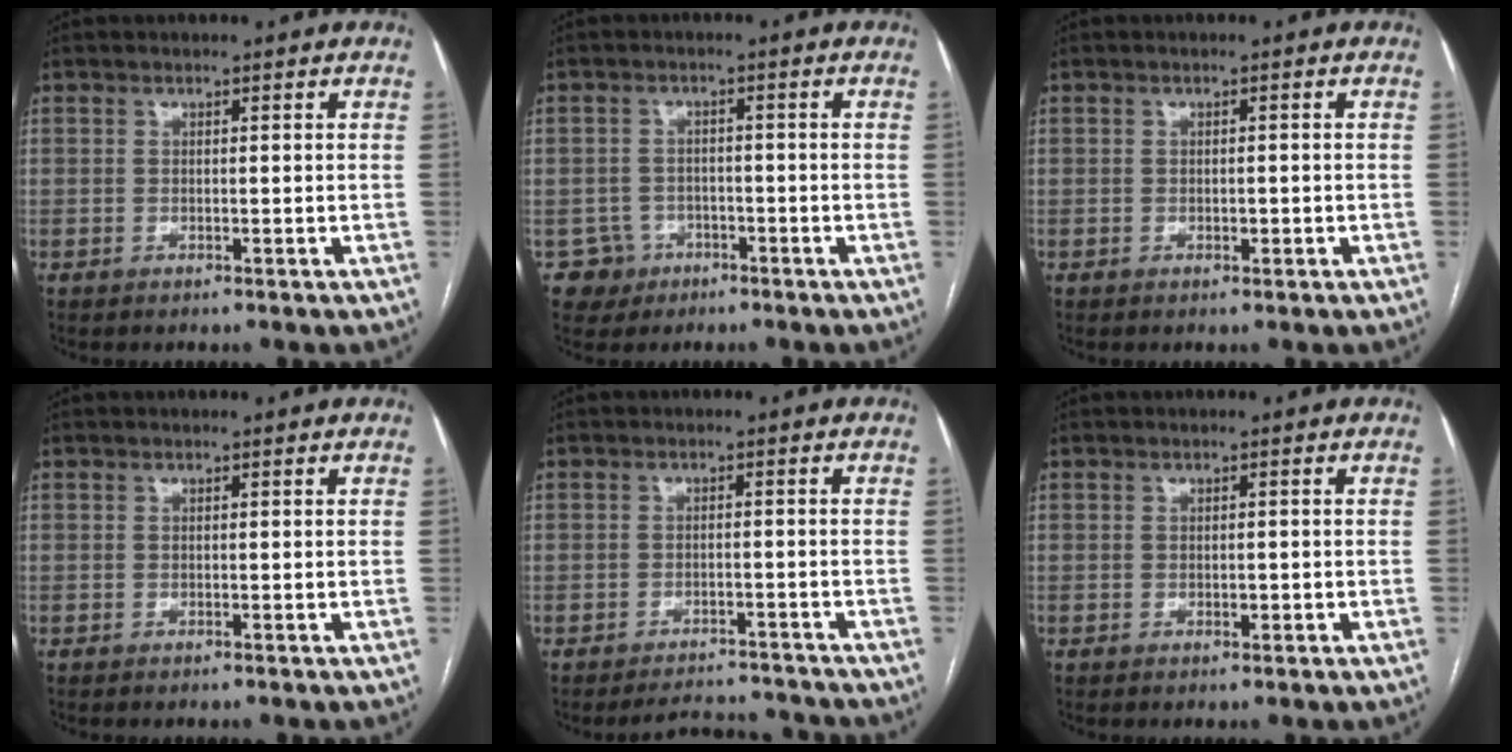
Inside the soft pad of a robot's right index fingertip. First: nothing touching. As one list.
[{"total": 4.2, "force": [-1.8, 3.7, -0.4], "torque": [0.016, 0.014, -0.026]}, {"total": 1.1, "force": [-0.3, 0.5, 0.9], "torque": [-0.015, 0.000, -0.003]}, {"total": 0.0}, {"total": 5.6, "force": [-5.5, 1.2, -0.4], "torque": [0.009, 0.014, -0.074]}, {"total": 1.2, "force": [-0.3, 0.5, 1.1], "torque": [-0.018, 0.000, -0.003]}]